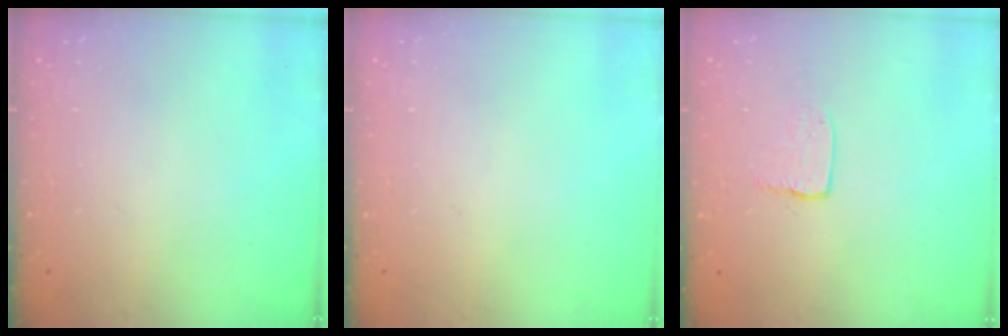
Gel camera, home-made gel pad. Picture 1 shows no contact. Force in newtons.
{"total": 0.0}
{"total": 3.4, "press": 3.4, "slide": 0.2}